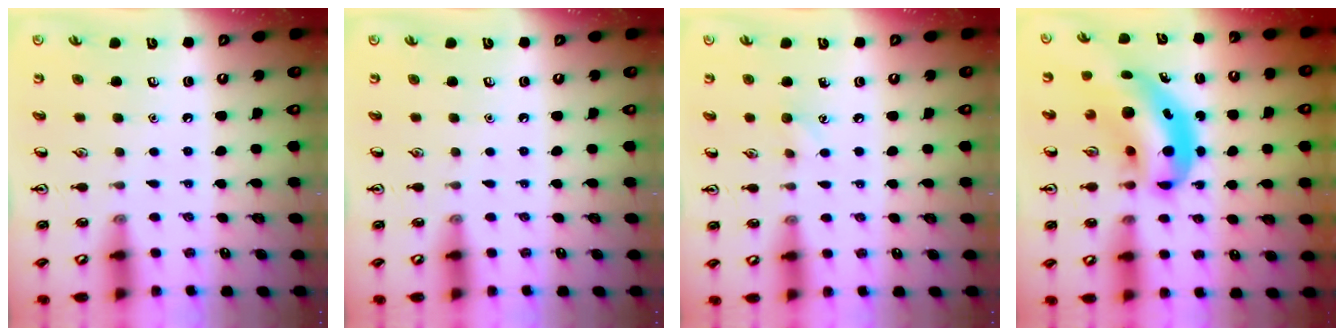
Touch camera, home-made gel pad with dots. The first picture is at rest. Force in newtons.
{"total": 0.0}
{"total": 4.6, "press": 4.4, "slide": 1.4}
{"total": 10.9, "press": 10.3, "slide": 3.5}